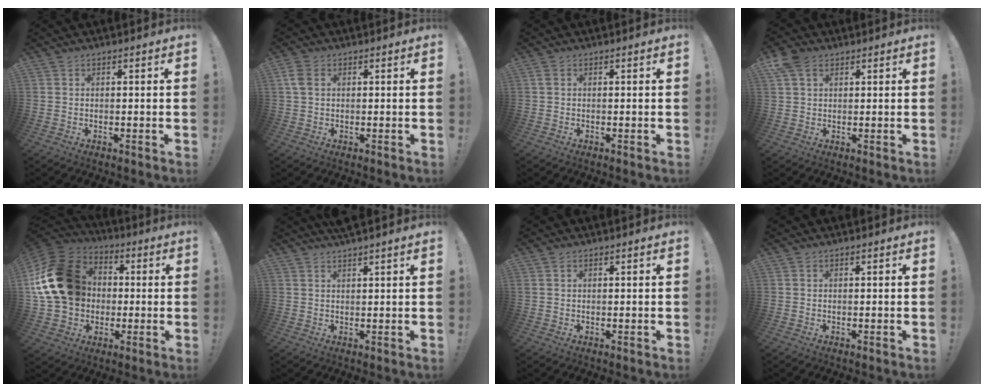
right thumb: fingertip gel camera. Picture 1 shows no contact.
{"total": 4.1, "force": [1.4, 2.6, 2.8], "torque": [-0.057, 0.001, 0.026]}
{"total": 1.0, "force": [0.2, 0.7, 0.7], "torque": [-0.009, 0.000, 0.003]}
{"total": 6.3, "force": [3.1, 4.2, 3.5], "torque": [-0.058, -0.004, 0.061]}
{"total": 21.3, "force": [2.2, 17.2, 12.3], "torque": [-0.208, 0.013, 0.061]}
{"total": 2.7, "force": [2.4, -0.6, 1.2], "torque": [-0.021, -0.013, 0.041]}
{"total": 0.8, "force": [0.5, 0.5, 0.4], "torque": [-0.008, 0.001, 0.010]}
{"total": 0.0}